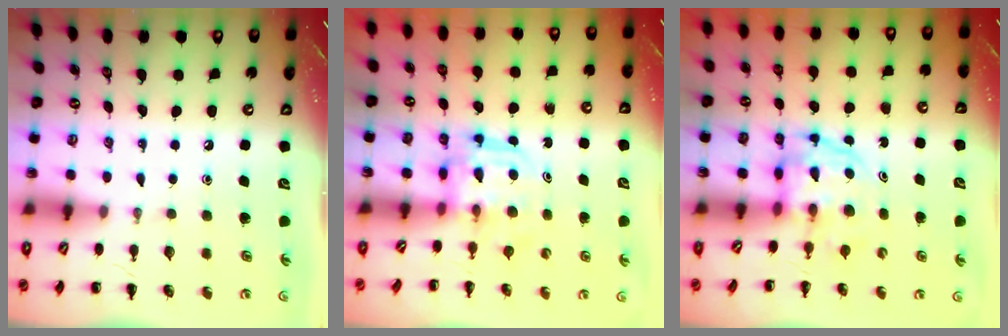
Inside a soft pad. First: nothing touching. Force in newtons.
{"total": 3.2, "press": 3.2, "slide": 0.2}
{"total": 3.8, "press": 3.8, "slide": 0.3}